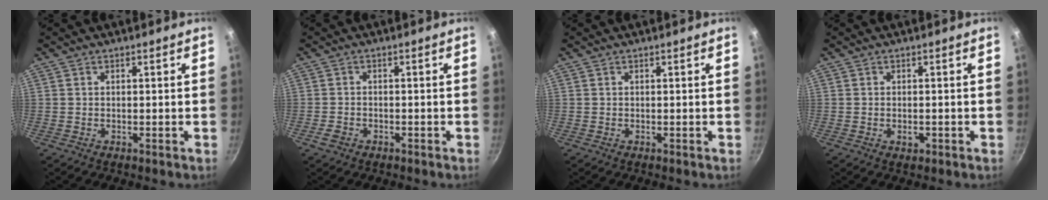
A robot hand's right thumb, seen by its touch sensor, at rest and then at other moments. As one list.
[{"total": 2.3, "force": [-1.3, 1.6, 1.0], "torque": [-0.021, 0.015, -0.024]}, {"total": 0.0}, {"total": 1.7, "force": [-0.6, 1.1, 1.2], "torque": [-0.018, 0.001, -0.009]}]